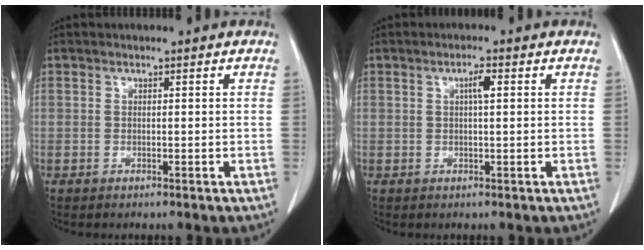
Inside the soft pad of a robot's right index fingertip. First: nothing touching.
{"total": 2.1, "force": [0.6, 0.2, 2.0], "torque": [-0.036, 0.004, 0.009]}